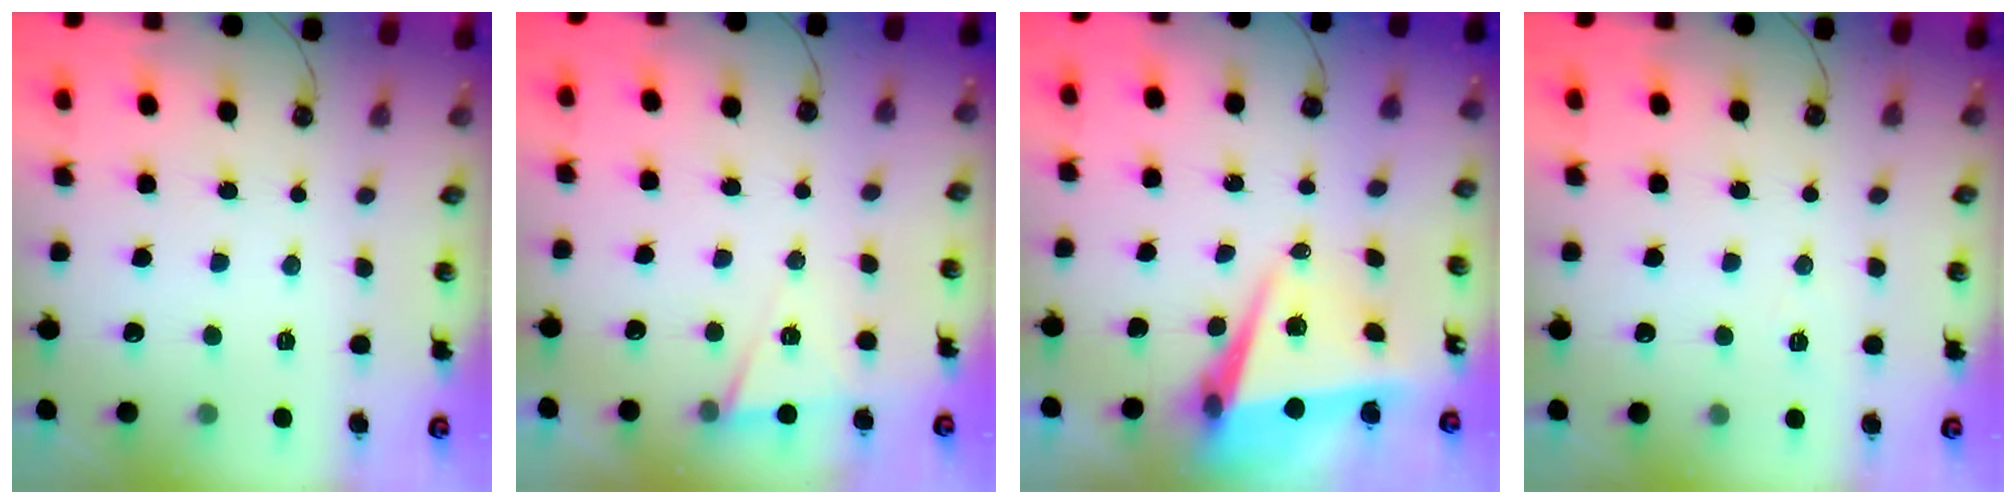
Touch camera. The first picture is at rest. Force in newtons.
{"total": 5.5, "press": 3.3, "slide": 4.5}
{"total": 6.8, "press": 6.4, "slide": 2.5}
{"total": 5.9, "press": 3.8, "slide": 4.5}